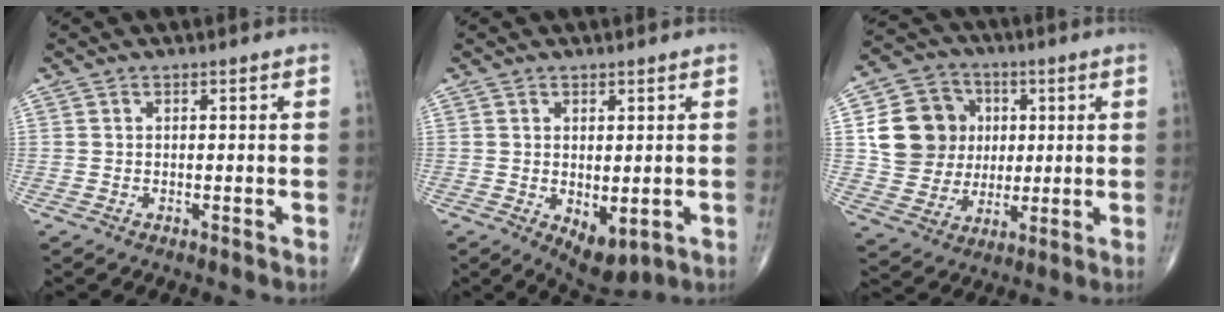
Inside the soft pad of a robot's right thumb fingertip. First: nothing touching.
{"total": 6.0, "force": [-1.2, 3.1, 5.1], "torque": [-0.066, -0.011, 0.000]}
{"total": 14.6, "force": [2.5, 13.0, 6.2], "torque": [-0.081, 0.008, 0.050]}